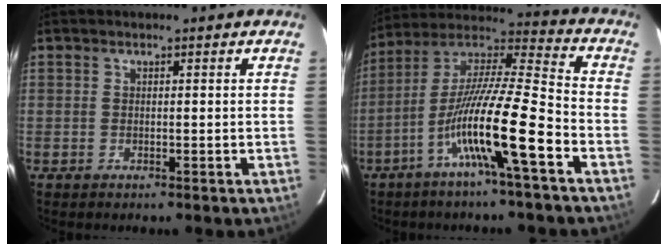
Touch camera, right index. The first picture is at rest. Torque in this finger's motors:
{"motor_torque": [1.23, -0.91, 1.05, 0.21]}